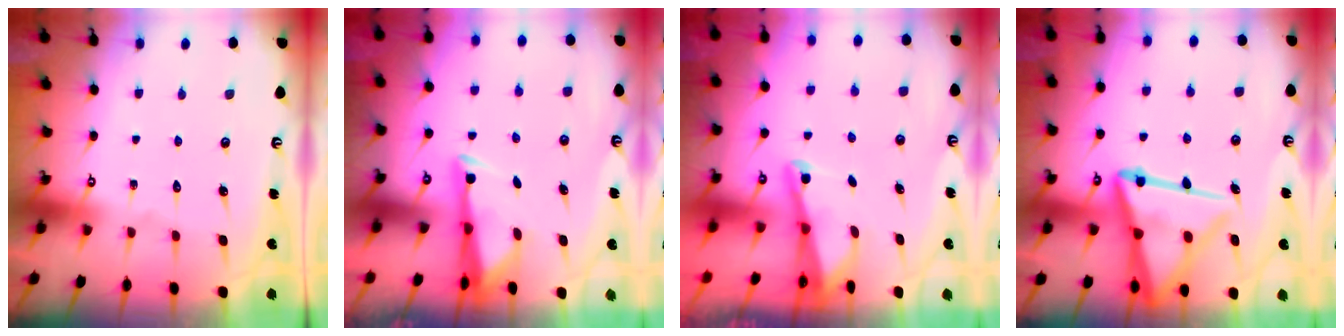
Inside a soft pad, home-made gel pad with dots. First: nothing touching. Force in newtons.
{"total": 3.3, "press": 3.2, "slide": 0.9}
{"total": 2.2, "press": 2.2, "slide": 0.3}
{"total": 18.1, "press": 18.0, "slide": 1.9}